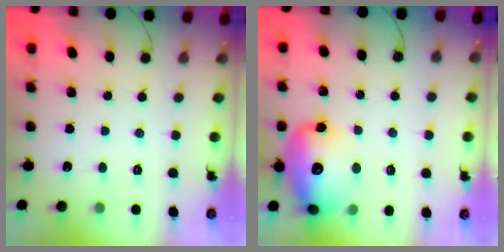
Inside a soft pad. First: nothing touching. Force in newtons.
{"total": 15.6, "press": 15.4, "slide": 2.5}